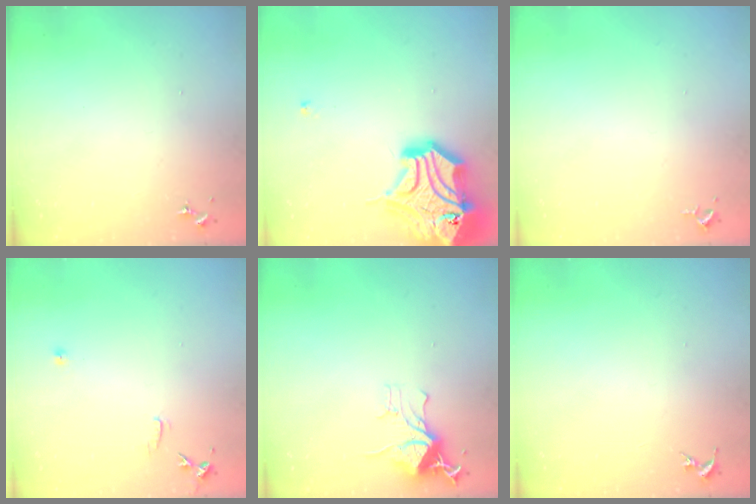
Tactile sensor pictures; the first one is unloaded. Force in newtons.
{"total": 23.5, "press": 23.3, "slide": 3.4}
{"total": 2.6, "press": 2.6, "slide": 0.4}
{"total": 7.5, "press": 7.5, "slide": 0.6}
{"total": 11.3, "press": 11.3, "slide": 0.9}
{"total": 0.0}